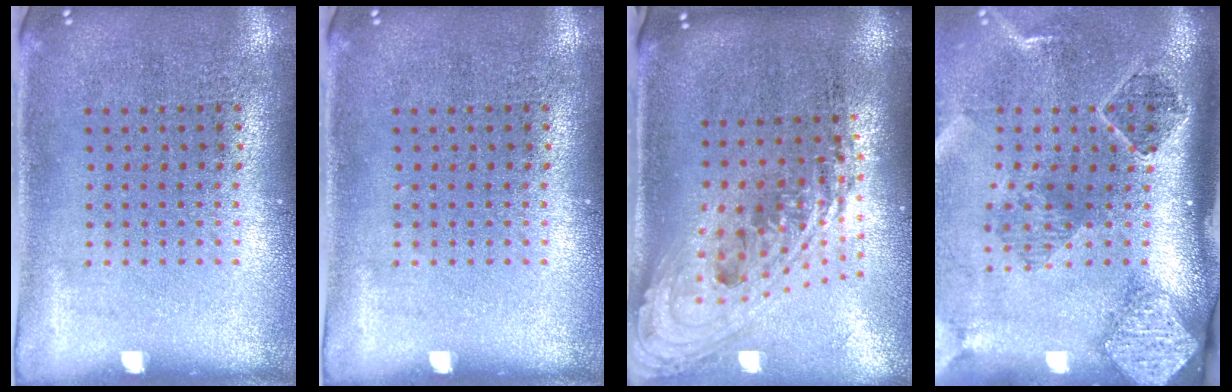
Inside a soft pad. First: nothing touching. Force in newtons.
{"total": 0.0}
{"total": 2.4, "press": 1.8, "slide": 1.6}
{"total": 2.8, "press": 1.9, "slide": 2.0}